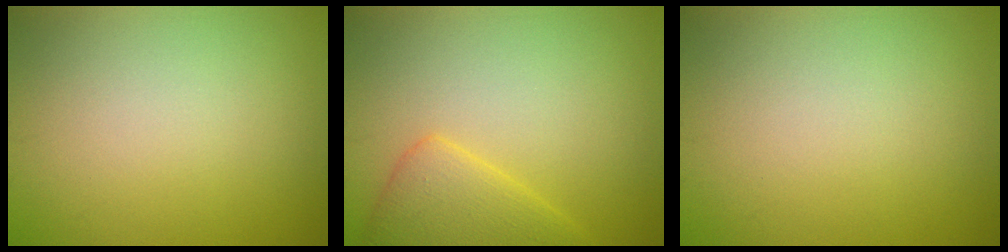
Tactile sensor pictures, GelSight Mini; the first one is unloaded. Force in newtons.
{"total": 3.8, "press": 3.8, "slide": 0.3}
{"total": 0.0}